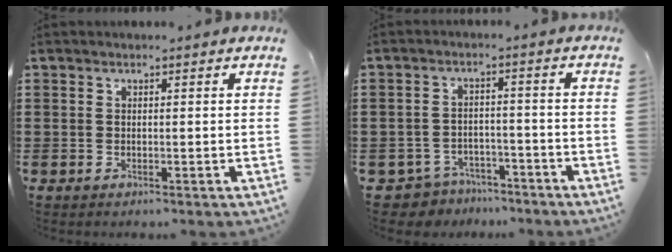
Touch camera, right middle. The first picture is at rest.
{"total": 4.3, "force": [-4.1, 1.2, 0.0], "torque": [-0.023, 0.002, -0.093]}